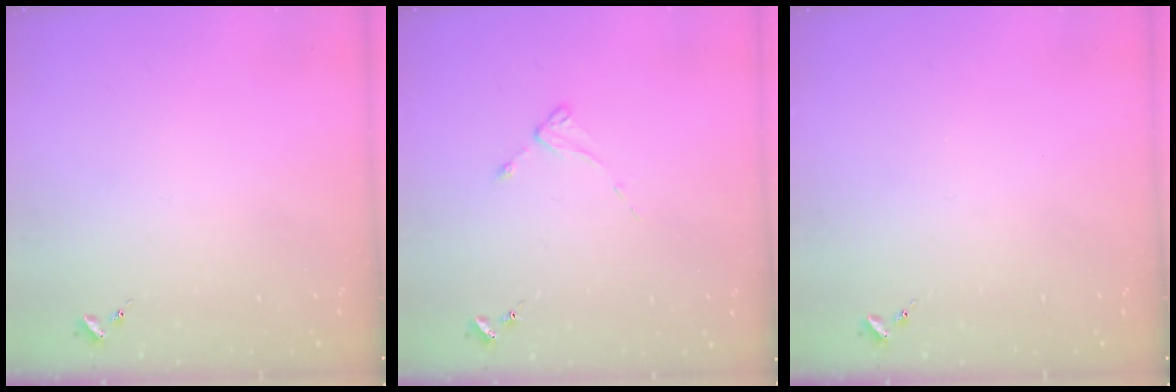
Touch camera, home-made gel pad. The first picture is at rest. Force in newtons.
{"total": 2.3, "press": 2.3, "slide": 0.3}
{"total": 0.0}